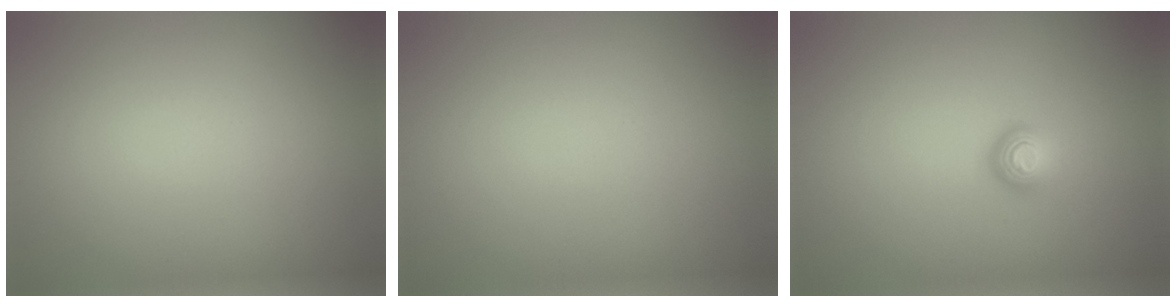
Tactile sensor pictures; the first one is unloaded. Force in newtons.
{"total": 0.0}
{"total": 1.8, "press": 1.1, "slide": 1.4}